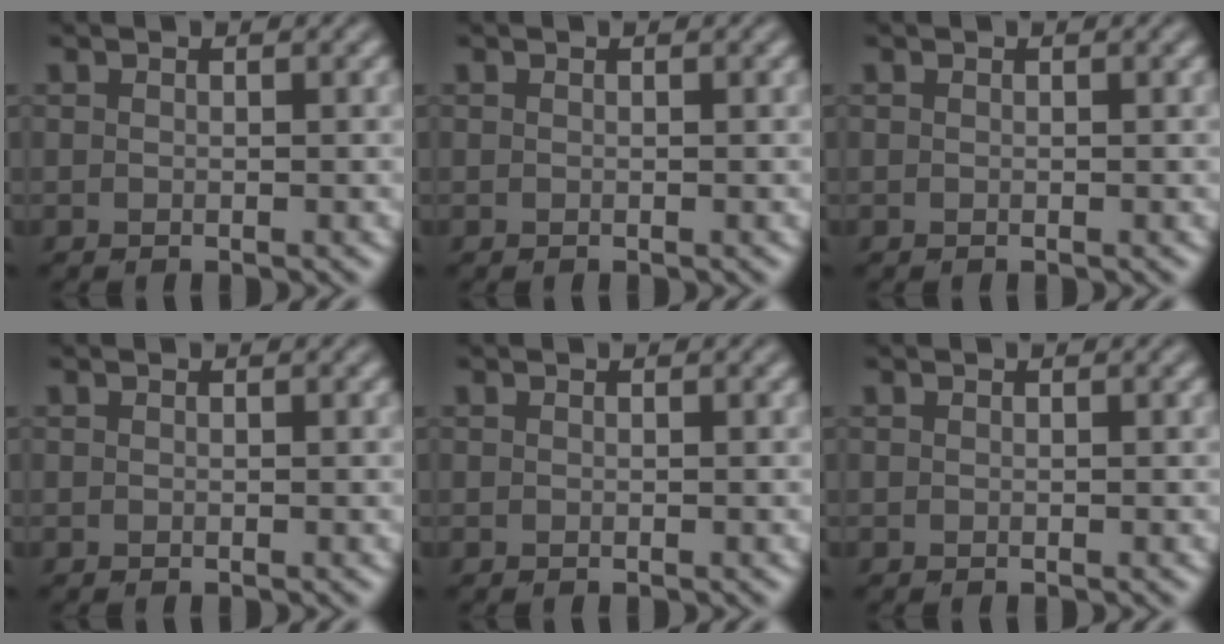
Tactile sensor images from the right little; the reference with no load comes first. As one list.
[{"total": 0.0}, {"total": 0.0}, {"total": 0.0}, {"total": 0.0}, {"total": 0.0}]